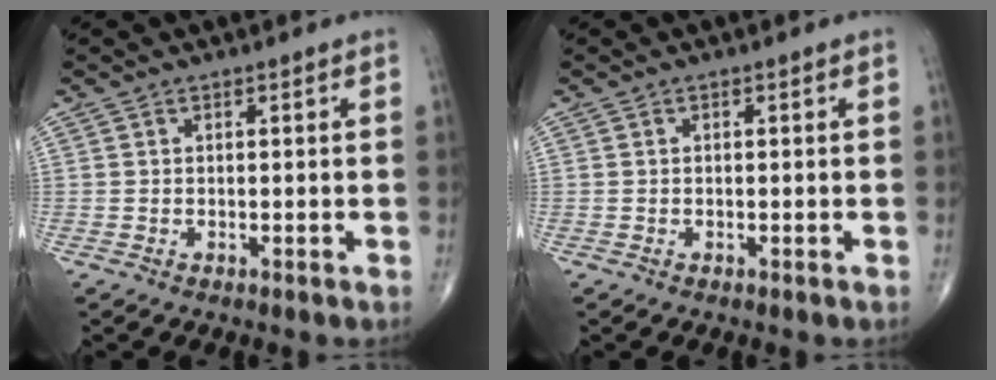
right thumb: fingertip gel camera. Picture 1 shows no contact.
{"total": 0.0}